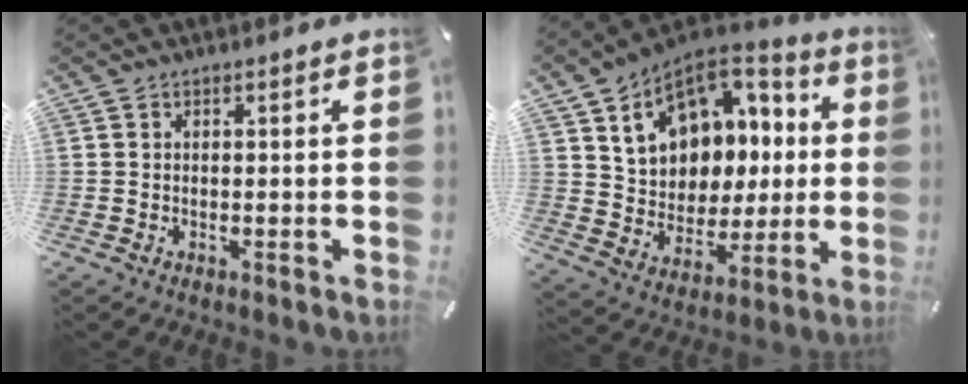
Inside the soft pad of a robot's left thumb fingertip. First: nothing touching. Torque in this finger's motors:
{"motor_torque": [2.53, 2.48, 1.59, -1.18, 0.49]}